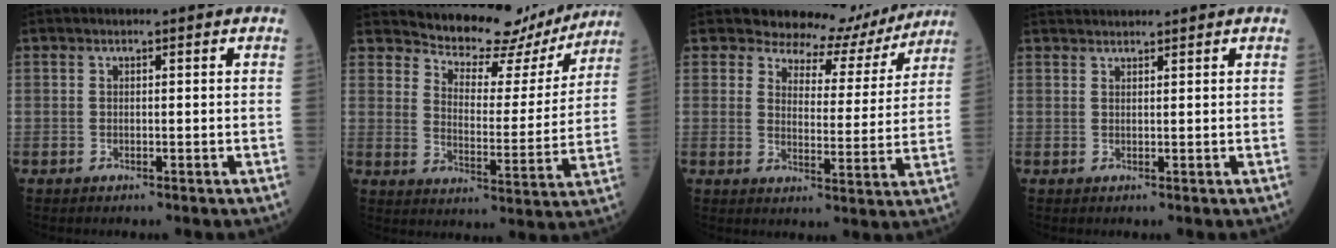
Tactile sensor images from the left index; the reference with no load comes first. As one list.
[{"total": 14.7, "force": [13.6, 4.6, 3.1], "torque": [-0.033, -0.021, 0.169]}, {"total": 10.6, "force": [9.7, 4.0, 0.9], "torque": [0.003, -0.015, 0.106]}, {"total": 3.1, "force": [3.0, -0.2, 0.7], "torque": [-0.009, 0.031, 0.057]}]